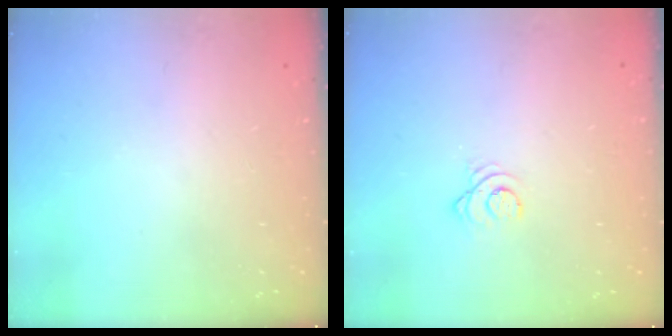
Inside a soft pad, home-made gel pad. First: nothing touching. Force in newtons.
{"total": 2.6, "press": 2.6, "slide": 0.3}